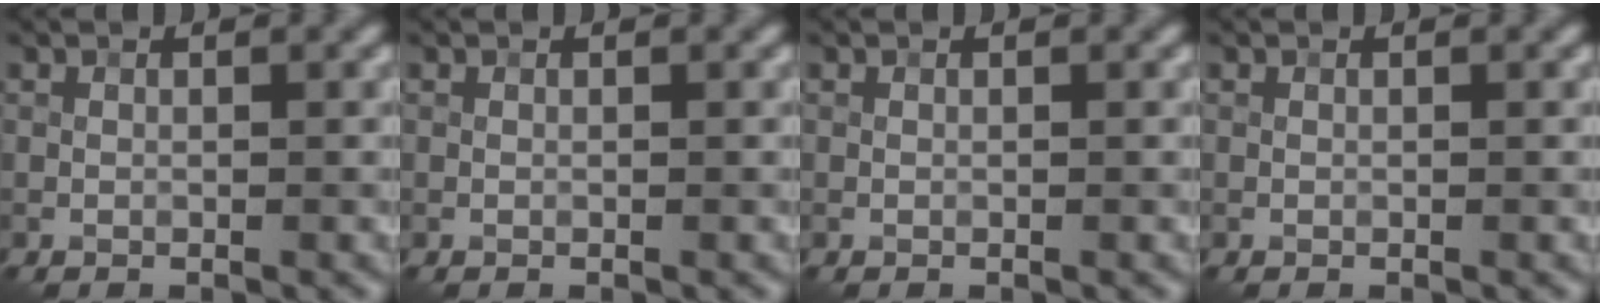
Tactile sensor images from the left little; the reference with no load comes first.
{"total": 0.0}
{"total": 0.0}
{"total": 0.0}